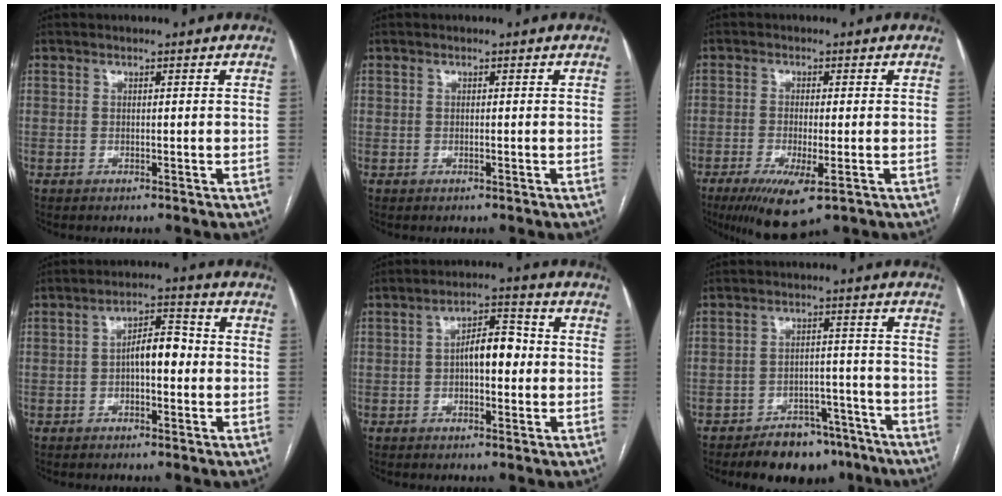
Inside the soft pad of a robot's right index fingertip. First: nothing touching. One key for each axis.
{"total": 0.0}
{"total": 7.8, "fx": -3.9, "fy": 1.5, "fz": 6.6, "tx": -0.114, "ty": -0.023, "tz": -0.061}
{"total": 5.7, "fx": -0.5, "fy": 2.3, "fz": 5.2, "tx": -0.082, "ty": 0.022, "tz": -0.013}
{"total": 6.4, "fx": -0.2, "fy": 2.7, "fz": 5.8, "tx": -0.092, "ty": 0.021, "tz": -0.008}
{"total": 9.8, "fx": -7.8, "fy": 4.9, "fz": 3.5, "tx": -0.025, "ty": 0.019, "tz": -0.117}